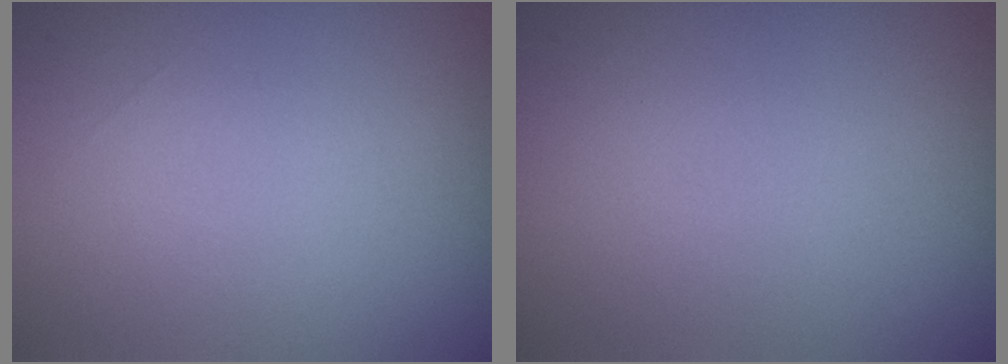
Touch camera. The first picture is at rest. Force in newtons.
{"total": 0.0}